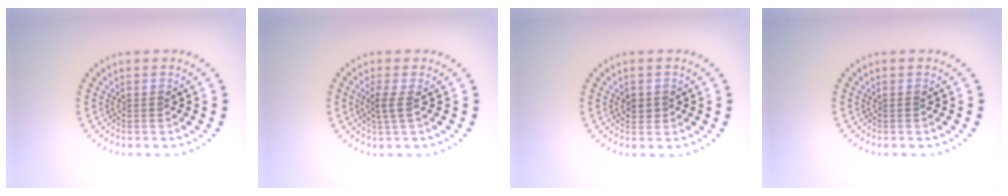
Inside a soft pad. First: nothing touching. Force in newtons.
{"total": 1.6, "press": 1.3, "slide": 0.9}
{"total": 1.3, "press": 1.2, "slide": 0.5}
{"total": 0.0}